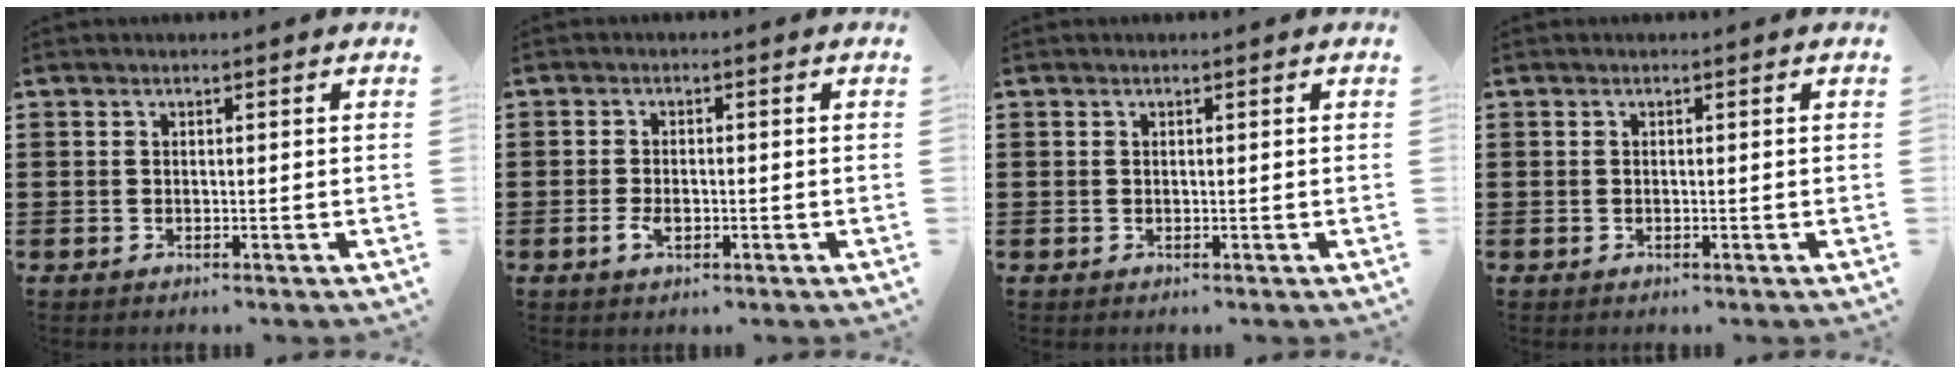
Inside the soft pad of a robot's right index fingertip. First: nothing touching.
{"total": 2.2, "force": [-0.7, 1.1, 1.7], "torque": [-0.040, -0.002, -0.016]}
{"total": 0.0}
{"total": 0.0}